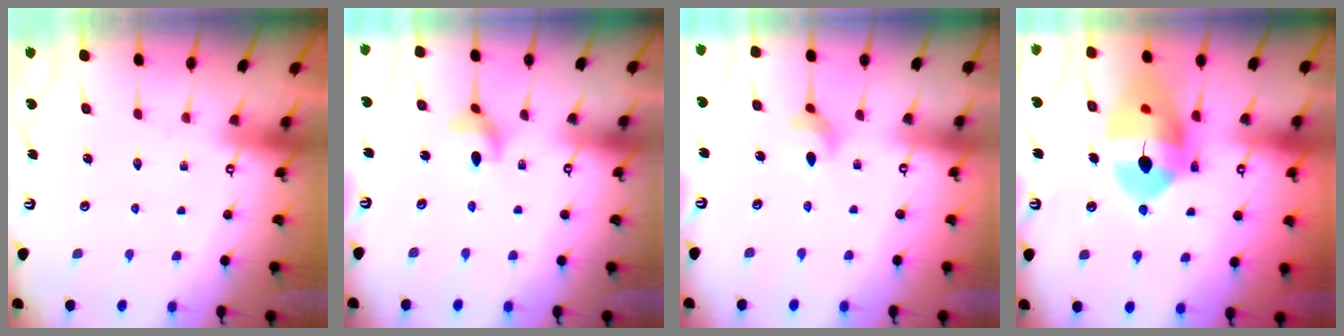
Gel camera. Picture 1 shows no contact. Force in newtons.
{"total": 5.2, "press": 5.2, "slide": 0.2}
{"total": 5.0, "press": 5.0, "slide": 0.8}
{"total": 17.6, "press": 17.5, "slide": 2.0}